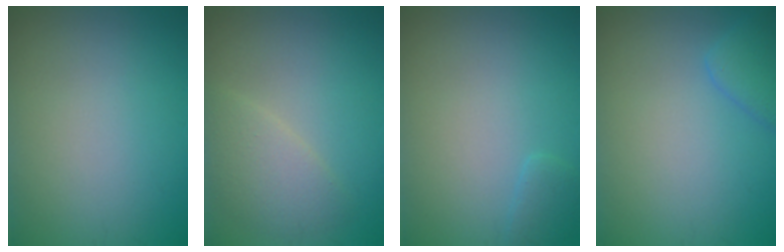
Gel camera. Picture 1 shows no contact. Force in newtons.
{"total": 2.9, "press": 2.9, "slide": 0.2}
{"total": 1.0, "press": 1.0, "slide": 0.1}
{"total": 2.5, "press": 2.5, "slide": 0.2}